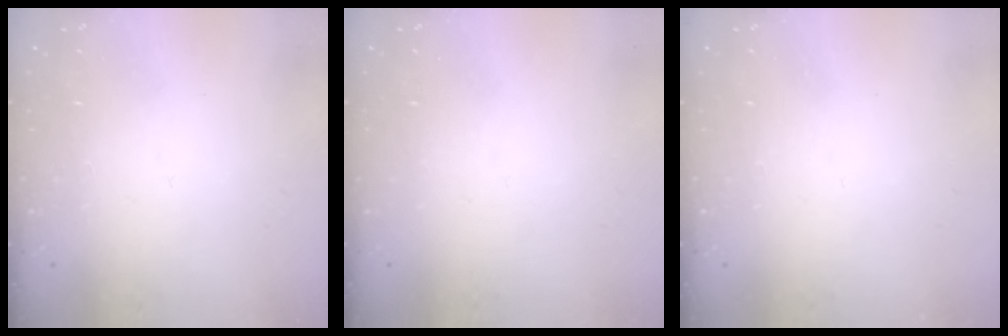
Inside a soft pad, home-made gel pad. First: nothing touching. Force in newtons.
{"total": 0.0}
{"total": 0.0}